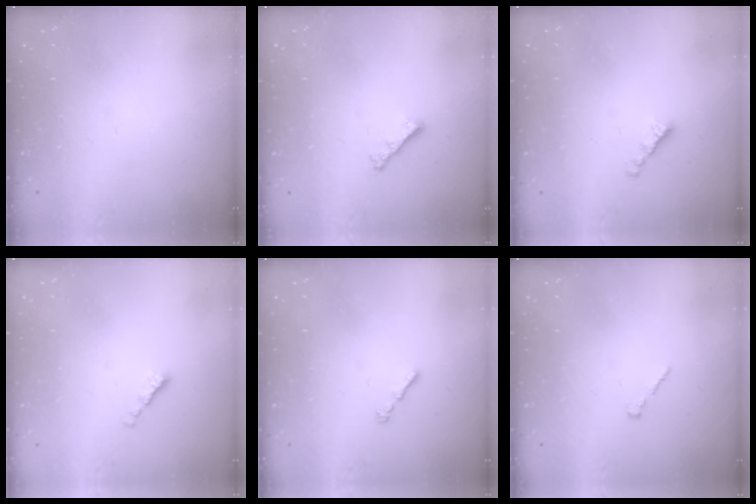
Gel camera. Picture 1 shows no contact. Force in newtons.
{"total": 2.8, "press": 2.7, "slide": 0.6}
{"total": 2.7, "press": 2.6, "slide": 0.8}
{"total": 0.0}
{"total": 1.0, "press": 0.9, "slide": 0.5}
{"total": 1.0, "press": 0.8, "slide": 0.5}